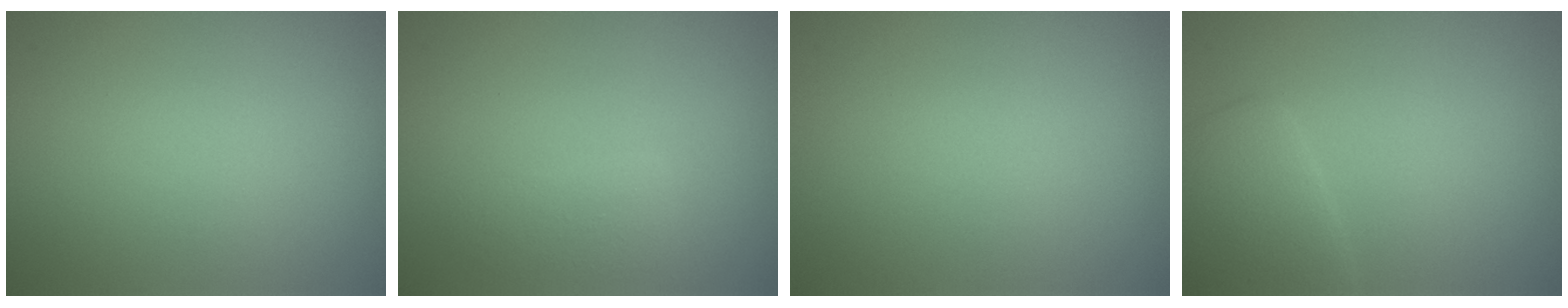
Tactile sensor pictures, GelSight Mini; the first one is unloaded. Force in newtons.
{"total": 1.6, "press": 1.6, "slide": 0.0}
{"total": 0.0}
{"total": 2.9, "press": 2.9, "slide": 0.2}